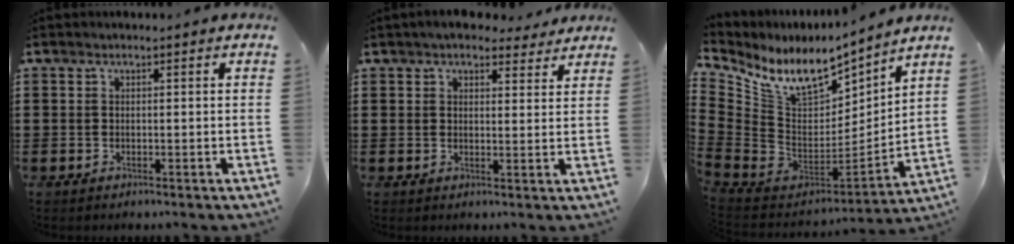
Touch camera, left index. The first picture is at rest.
{"total": 4.5, "force": [4.0, 1.3, 1.6], "torque": [-0.035, -0.007, 0.072]}
{"total": 10.9, "force": [7.3, 4.8, 6.5], "torque": [-0.155, -0.049, 0.131]}